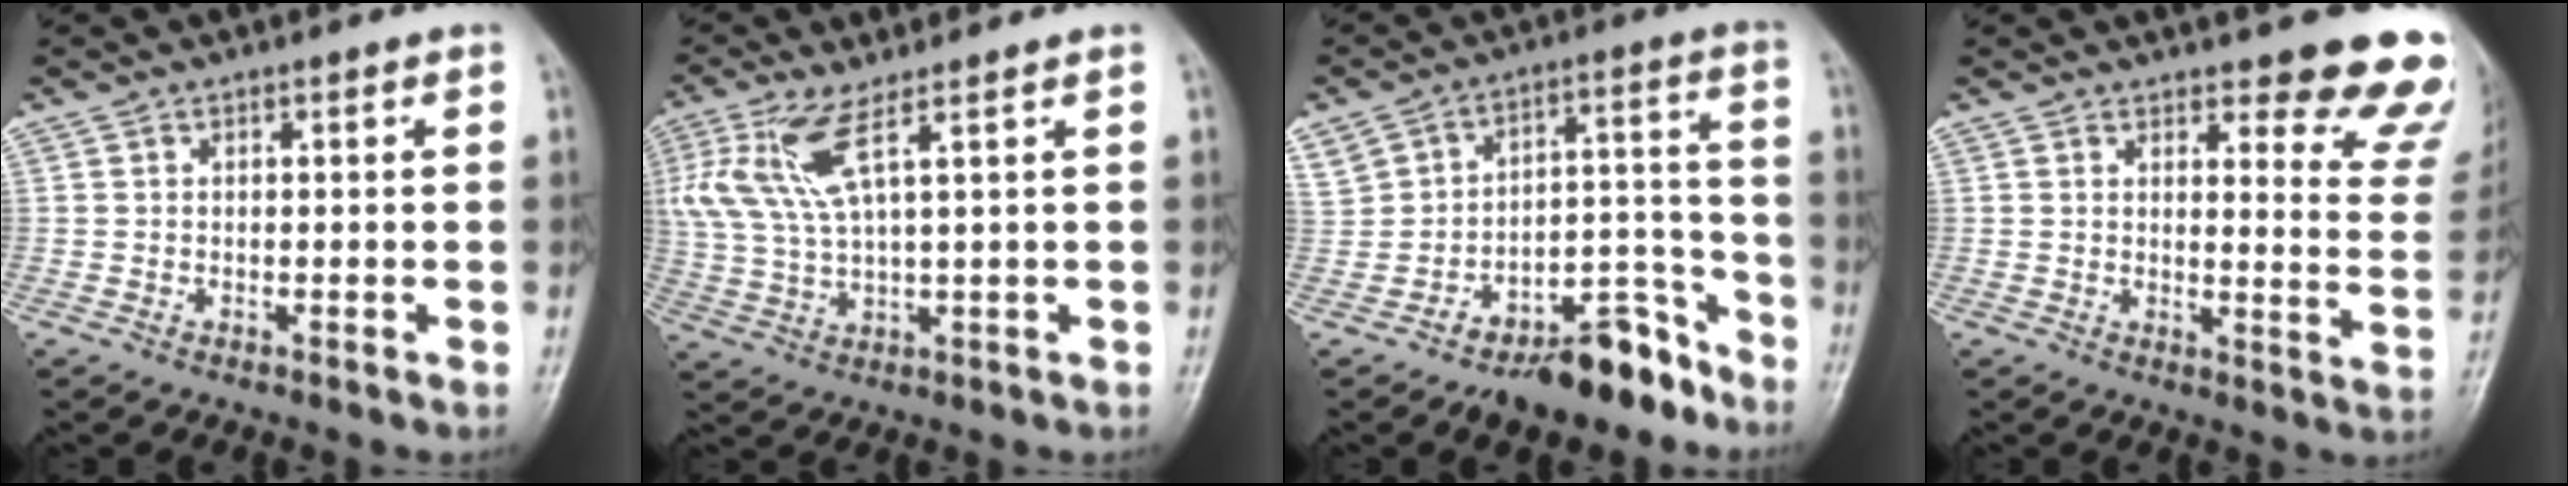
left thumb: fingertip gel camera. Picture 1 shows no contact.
{"total": 8.5, "force": [3.9, 1.6, 7.3], "torque": [-0.193, -0.007, 0.087]}
{"total": 14.0, "force": [-8.6, 7.8, 7.8], "torque": [-0.071, 0.103, -0.129]}
{"total": 14.0, "force": [11.3, 3.7, 7.3], "torque": [-0.032, -0.081, 0.111]}